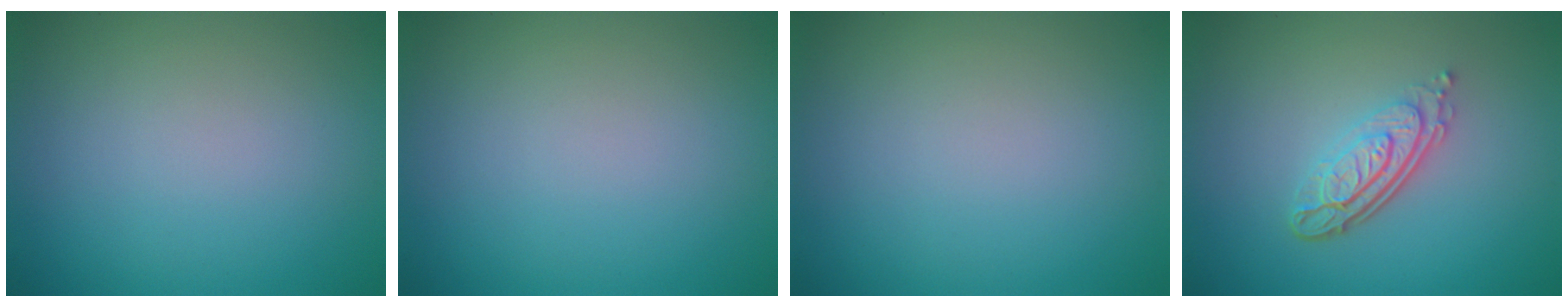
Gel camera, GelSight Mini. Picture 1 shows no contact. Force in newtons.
{"total": 0.0}
{"total": 0.0}
{"total": 4.4, "press": 3.2, "slide": 3.1}